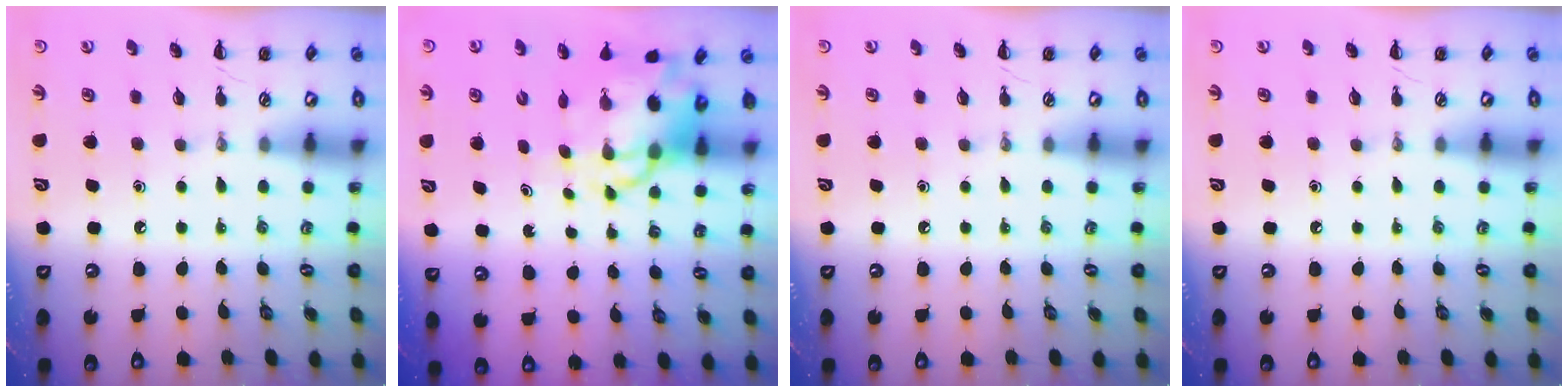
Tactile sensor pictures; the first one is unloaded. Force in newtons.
{"total": 8.5, "press": 8.2, "slide": 2.2}
{"total": 0.0}
{"total": 0.0}